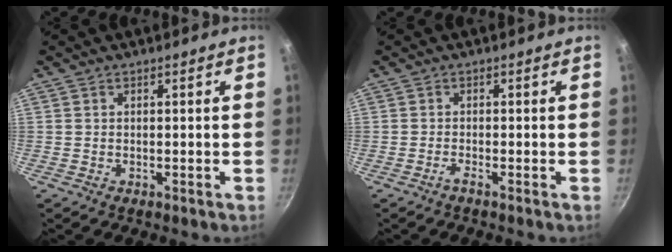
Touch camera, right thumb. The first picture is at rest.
{"total": 1.0, "force": [-0.7, -0.2, 0.6], "torque": [-0.020, 0.003, -0.020]}